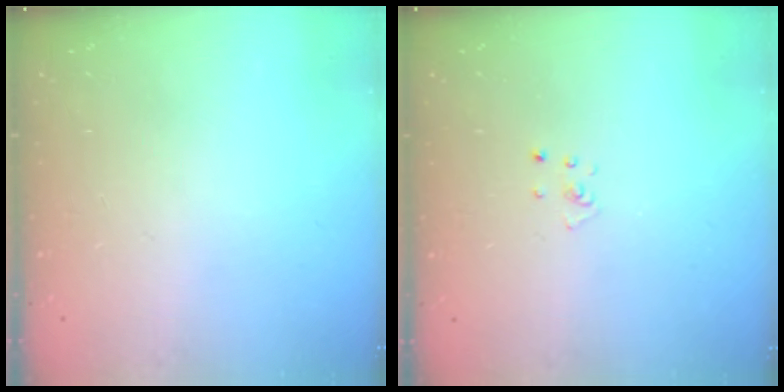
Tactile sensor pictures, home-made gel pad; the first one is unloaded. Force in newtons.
{"total": 2.6, "press": 2.6, "slide": 0.3}